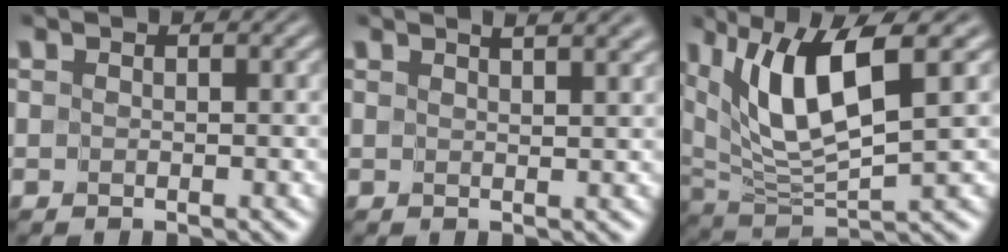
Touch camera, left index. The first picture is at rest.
{"total": 5.4, "force": [3.8, 2.1, 3.3], "torque": [-0.012, 0.028, 0.025]}
{"total": 8.5, "force": [3.3, 2.4, 7.4], "torque": [-0.146, -0.008, 0.064]}